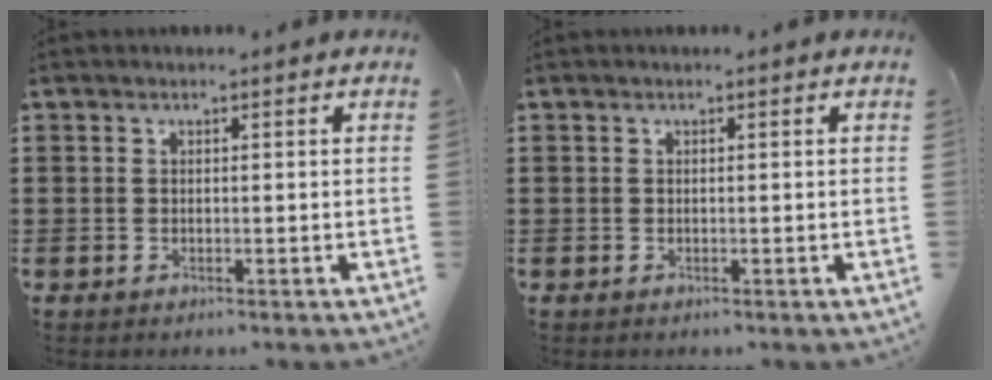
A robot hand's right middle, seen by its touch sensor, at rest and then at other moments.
{"total": 0.0}